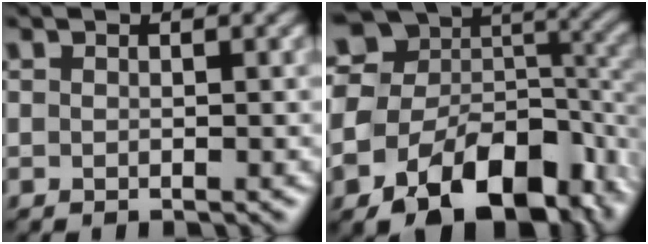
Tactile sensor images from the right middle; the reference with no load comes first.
{"total": 17.2, "force": [-5.1, 11.5, 11.7], "torque": [-0.195, -0.038, -0.026]}